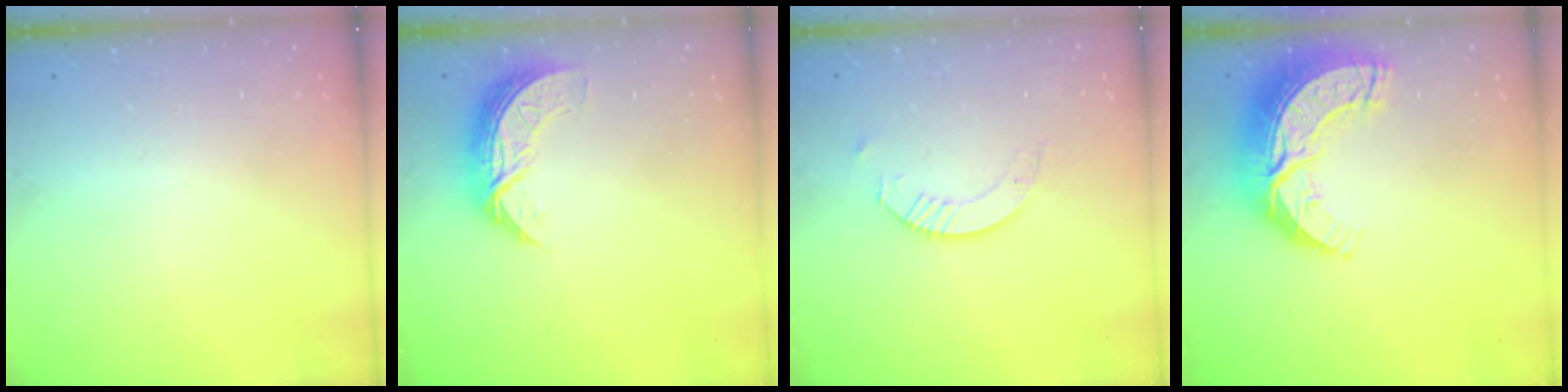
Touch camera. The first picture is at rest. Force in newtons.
{"total": 8.2, "press": 8.2, "slide": 0.3}
{"total": 4.1, "press": 4.1, "slide": 0.4}
{"total": 17.3, "press": 17.2, "slide": 1.2}